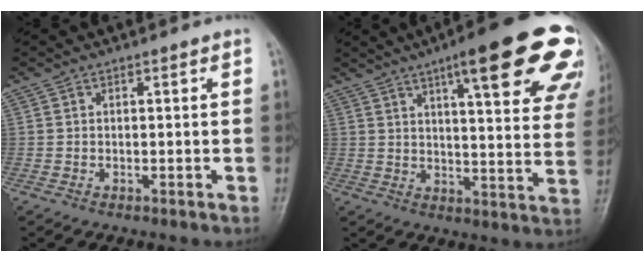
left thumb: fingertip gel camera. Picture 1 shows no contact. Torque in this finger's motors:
{"motor_torque": [2.67, 2.00, 1.95, -0.82, 0.14]}